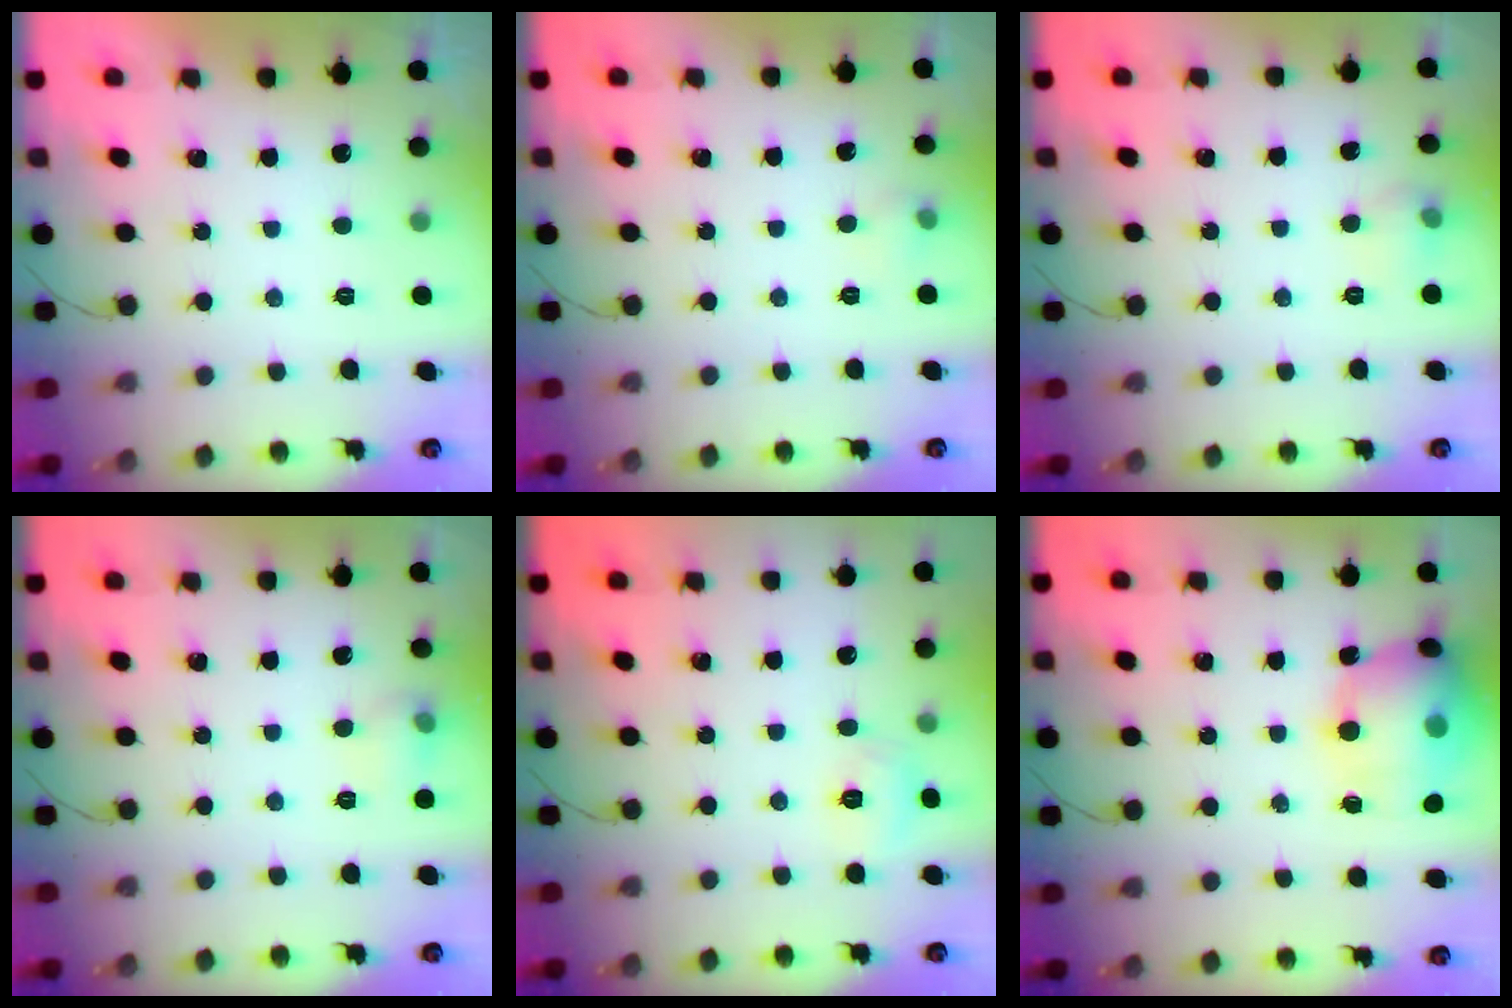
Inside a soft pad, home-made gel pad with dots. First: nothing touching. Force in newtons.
{"total": 4.7, "press": 4.4, "slide": 1.6}
{"total": 6.5, "press": 5.9, "slide": 2.7}
{"total": 6.3, "press": 6.1, "slide": 1.4}
{"total": 5.2, "press": 5.1, "slide": 1.1}
{"total": 16.4, "press": 16.0, "slide": 3.7}